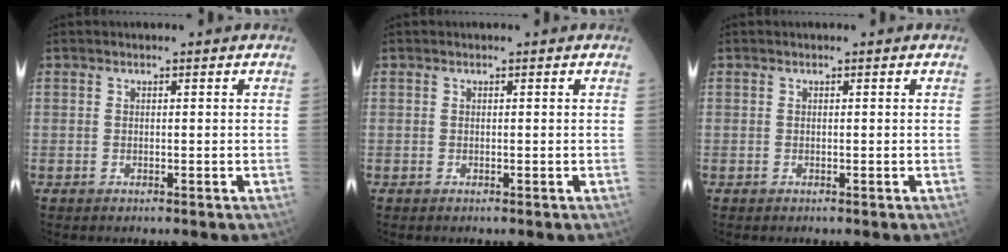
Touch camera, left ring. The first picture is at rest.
{"total": 0.0}
{"total": 0.0}